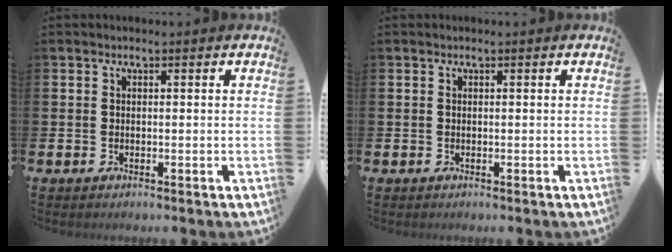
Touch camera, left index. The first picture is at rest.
{"total": 0.0}